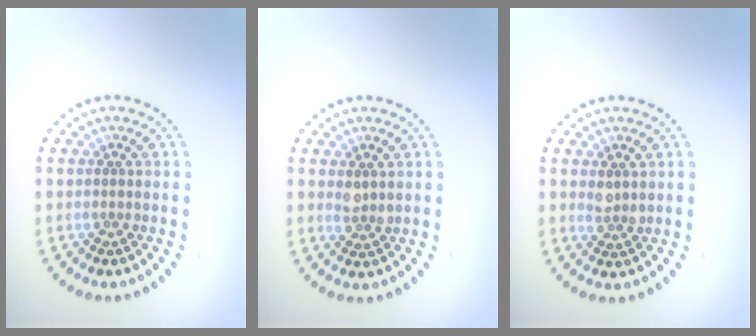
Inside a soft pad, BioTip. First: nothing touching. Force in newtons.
{"total": 1.5, "press": 1.4, "slide": 0.7}
{"total": 1.5, "press": 1.4, "slide": 0.7}